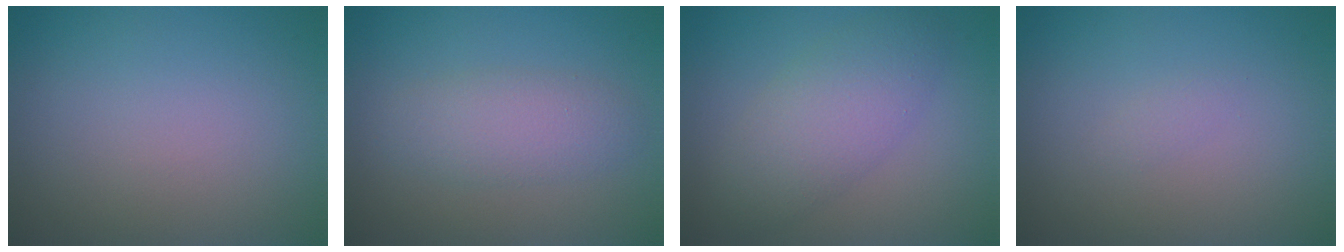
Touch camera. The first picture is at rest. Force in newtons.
{"total": 3.2, "press": 3.2, "slide": 0.1}
{"total": 4.6, "press": 4.6, "slide": 0.2}
{"total": 0.6, "press": 0.6, "slide": 0.0}